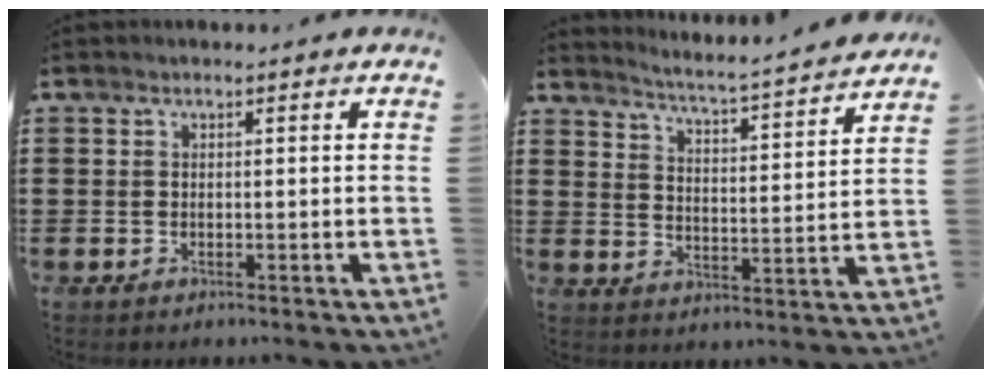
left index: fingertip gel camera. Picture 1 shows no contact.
{"total": 4.1, "force": [3.9, -1.1, 0.9], "torque": [-0.040, -0.043, 0.058]}